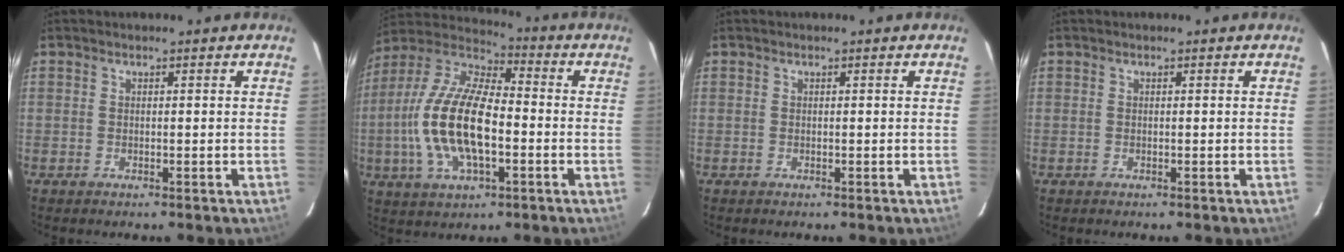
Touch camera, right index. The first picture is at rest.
{"total": 18.4, "force": [-3.3, 7.8, 16.3], "torque": [-0.339, 0.000, -0.066]}
{"total": 0.0}
{"total": 0.0}